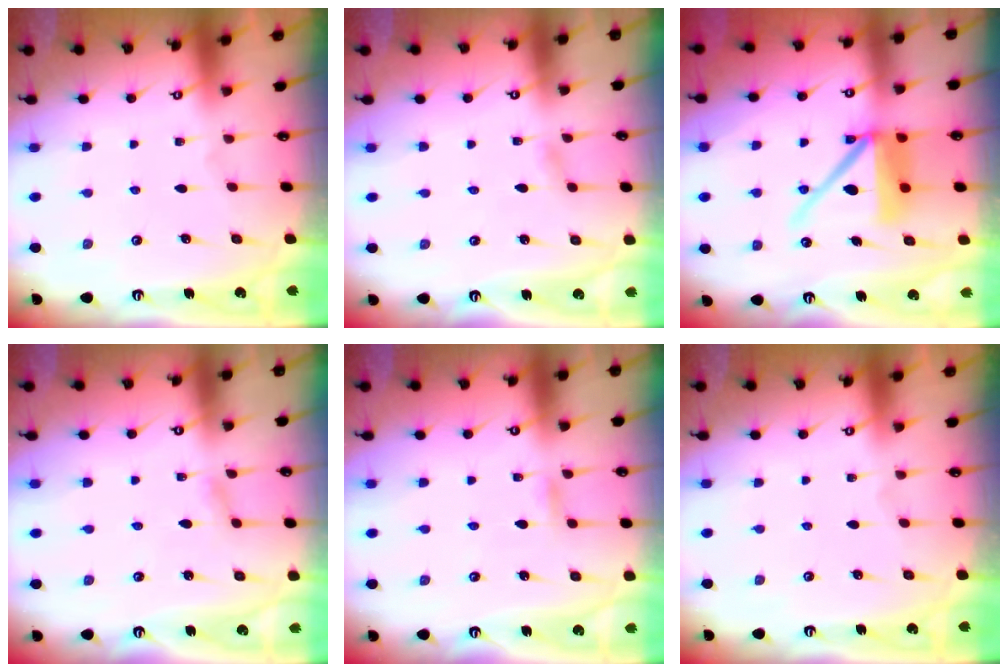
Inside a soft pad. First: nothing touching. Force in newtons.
{"total": 1.9, "press": 1.8, "slide": 0.2}
{"total": 13.1, "press": 13.0, "slide": 1.8}
{"total": 2.6, "press": 2.6, "slide": 0.2}
{"total": 2.7, "press": 2.7, "slide": 0.2}
{"total": 0.0}